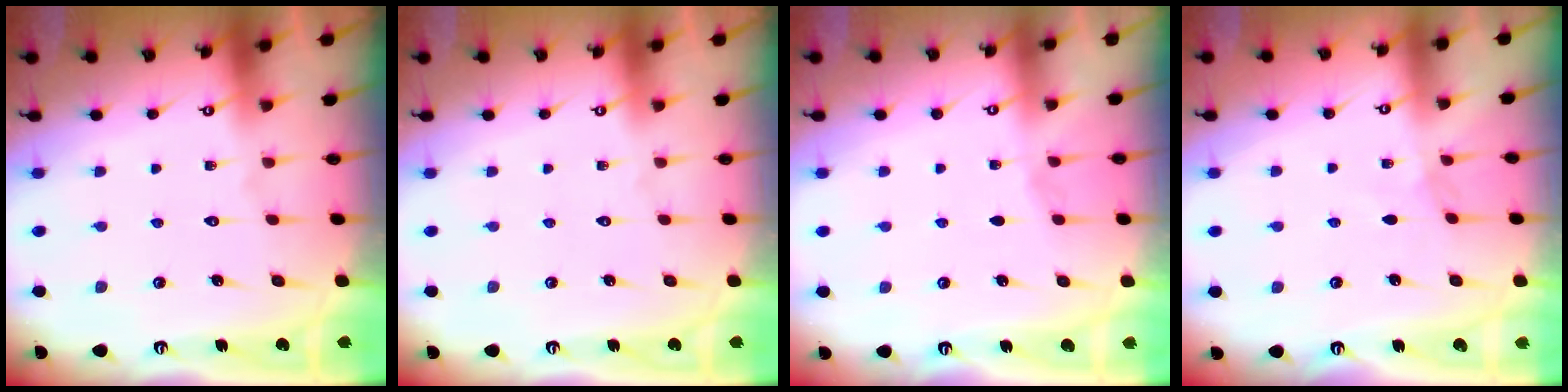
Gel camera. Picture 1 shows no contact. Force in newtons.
{"total": 0.0}
{"total": 2.1, "press": 2.1, "slide": 0.4}
{"total": 2.4, "press": 2.3, "slide": 0.4}